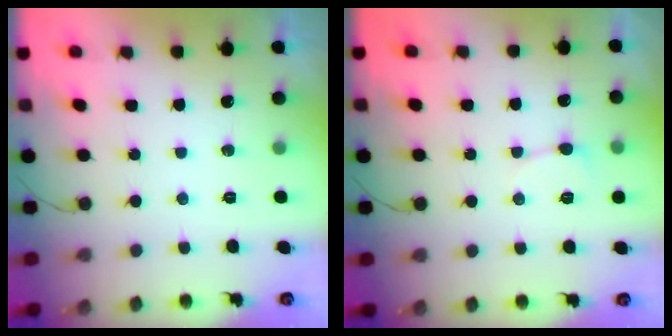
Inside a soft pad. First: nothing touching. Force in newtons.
{"total": 3.7, "press": 3.6, "slide": 0.5}